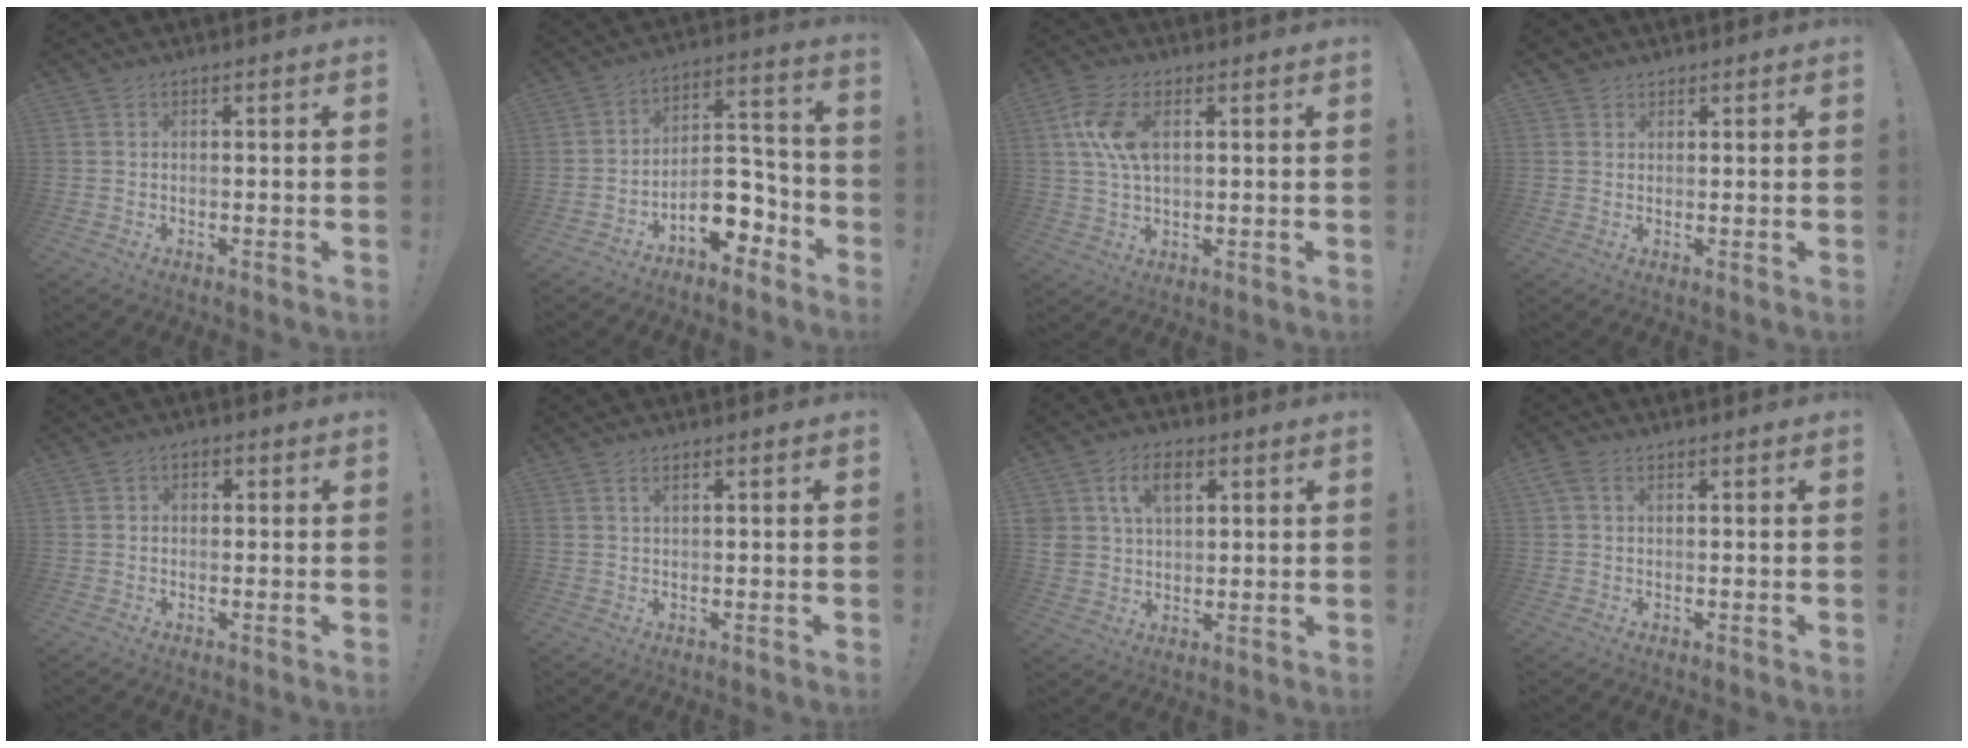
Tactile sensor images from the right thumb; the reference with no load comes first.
{"total": 13.7, "force": [-7.5, 8.0, 8.2], "torque": [-0.094, 0.049, -0.118]}
{"total": 10.1, "force": [2.7, 5.5, 8.0], "torque": [-0.163, -0.003, 0.046]}
{"total": 2.4, "force": [1.6, 1.8, 0.3], "torque": [-0.003, -0.003, 0.029]}
{"total": 1.7, "force": [-0.5, 1.4, 0.7], "torque": [-0.003, 0.005, -0.011]}
{"total": 1.6, "force": [0.9, 0.6, 1.1], "torque": [-0.015, -0.001, 0.015]}
{"total": 9.5, "force": [4.4, 6.6, 5.3], "torque": [-0.087, -0.004, 0.085]}
{"total": 2.5, "force": [0.9, 1.6, 1.7], "torque": [-0.035, 0.004, 0.018]}